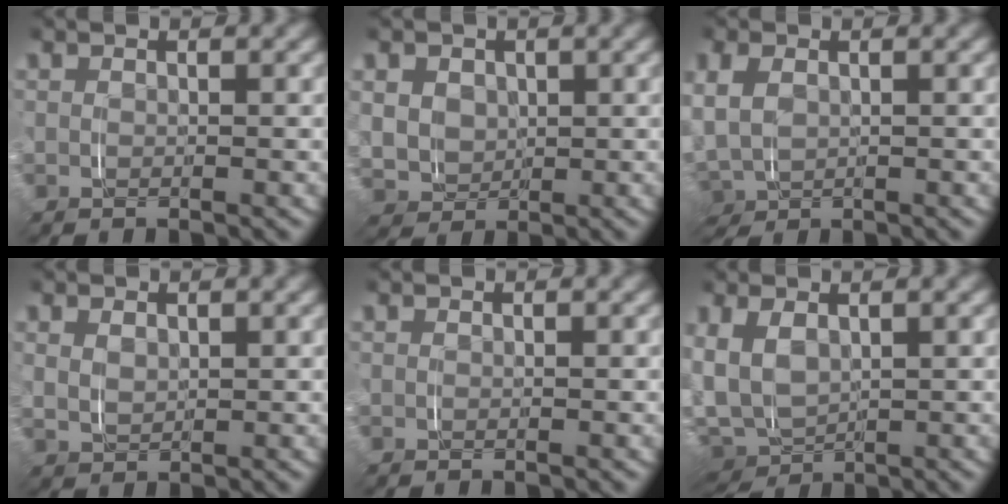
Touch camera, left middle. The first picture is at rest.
{"total": 5.1, "force": [-0.2, 5.0, 0.9], "torque": [-0.033, -0.030, 0.003]}
{"total": 4.1, "force": [-0.6, 3.8, 1.5], "torque": [-0.042, -0.018, -0.005]}
{"total": 0.9, "force": [0.8, -0.1, -0.4], "torque": [0.009, -0.003, 0.019]}
{"total": 0.0}
{"total": 6.5, "force": [-1.6, 5.9, 2.2], "torque": [-0.067, -0.023, -0.028]}